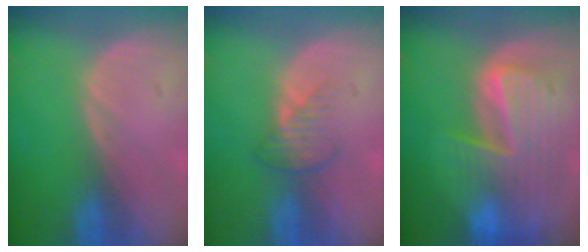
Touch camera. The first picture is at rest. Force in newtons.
{"total": 3.1, "press": 2.9, "slide": 1.2}
{"total": 9.8, "press": 8.5, "slide": 4.9}